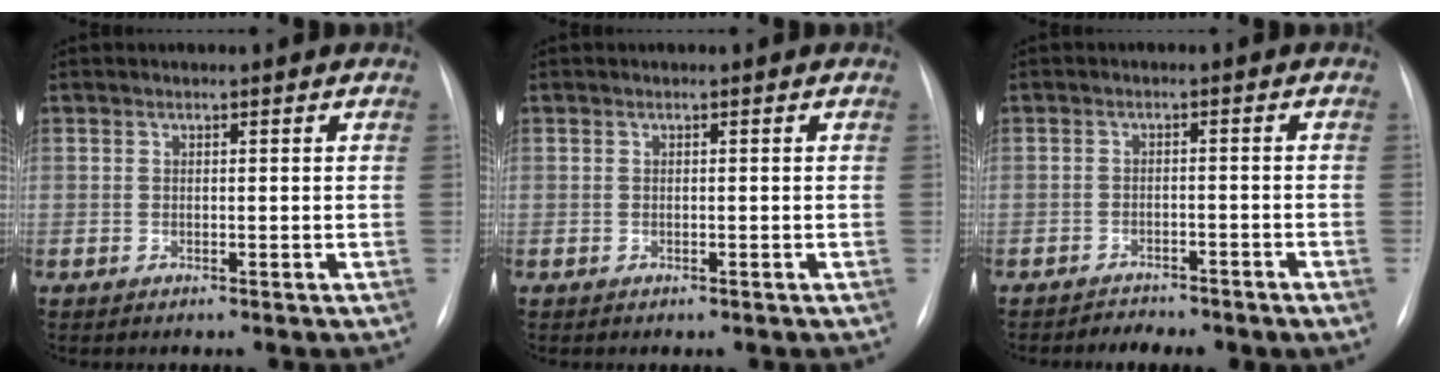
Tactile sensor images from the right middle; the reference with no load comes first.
{"total": 0.0}
{"total": 2.7, "force": [-2.6, 0.4, 0.8], "torque": [-0.014, -0.005, -0.034]}